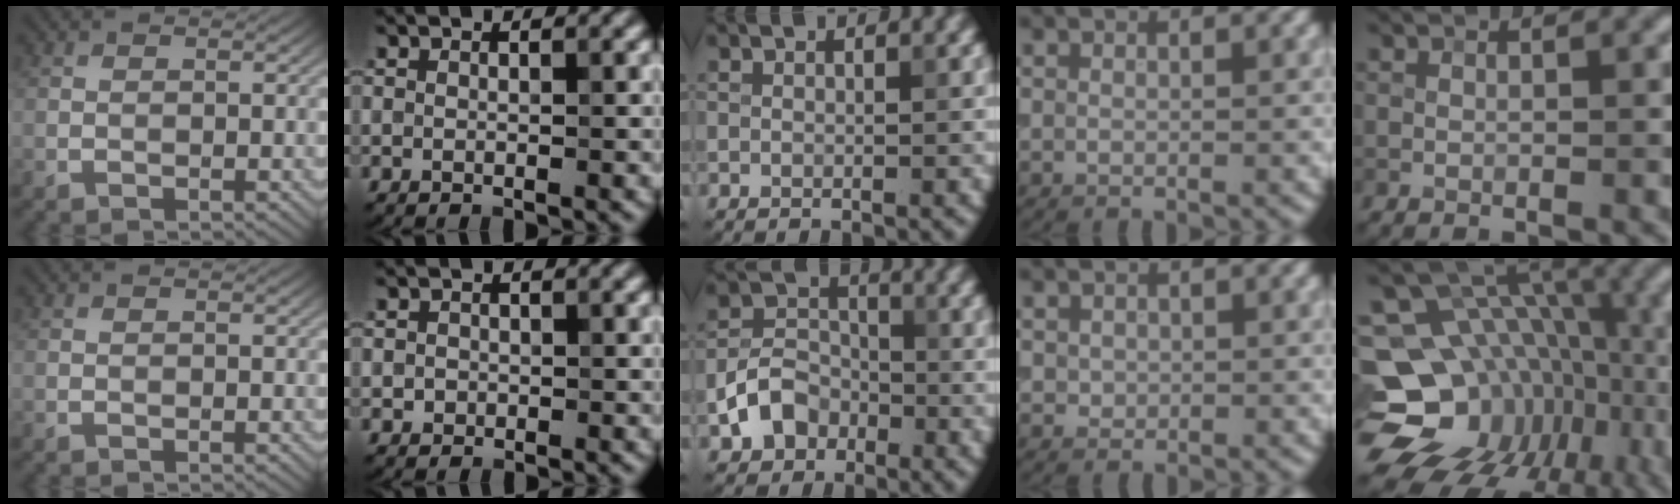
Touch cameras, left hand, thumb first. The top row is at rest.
{"index": {"total": 0.8, "force": [-0.1, 0.7, 0.1], "torque": [0.004, -0.003, -0.004]}, "middle": {"total": 4.4, "force": [-2.0, 3.4, 2.1], "torque": [-0.038, 0.002, -0.042]}, "ring": {"total": 0.9, "force": [0.0, 0.8, 0.3], "torque": [-0.007, -0.003, 0.003]}, "little": {"total": 18.2, "force": [-5.5, 14.3, 9.9], "torque": [-0.169, -0.001, -0.070]}}